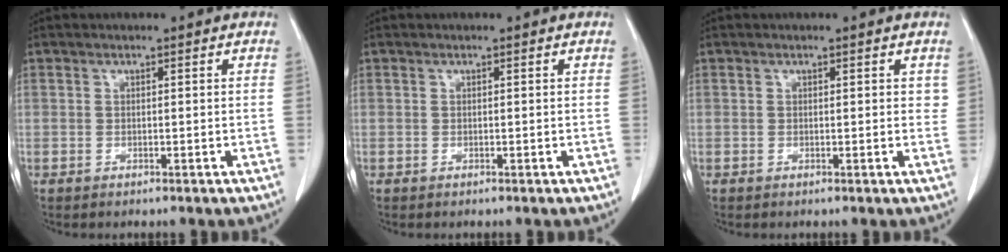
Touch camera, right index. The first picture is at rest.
{"total": 0.0}
{"total": 1.2, "force": [0.5, 0.6, 0.8], "torque": [-0.003, -0.001, 0.004]}